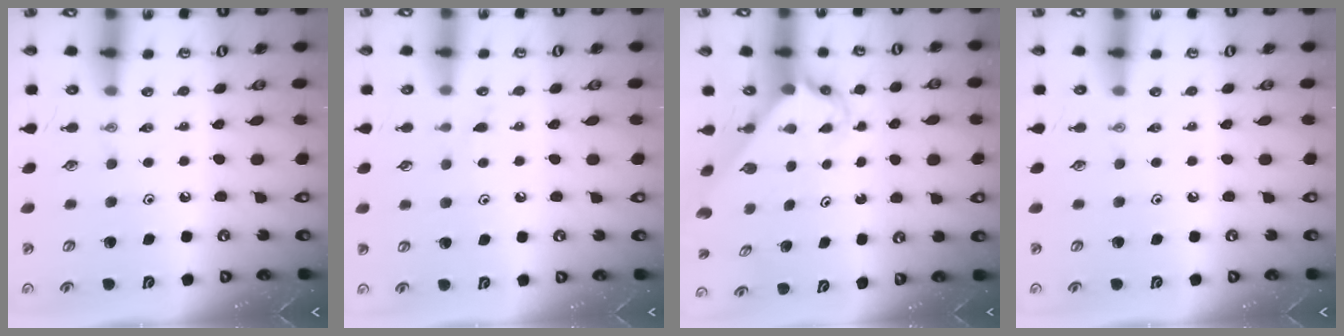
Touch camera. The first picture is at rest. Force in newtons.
{"total": 4.8, "press": 4.7, "slide": 0.6}
{"total": 2.7, "press": 2.7, "slide": 0.2}
{"total": 0.0}